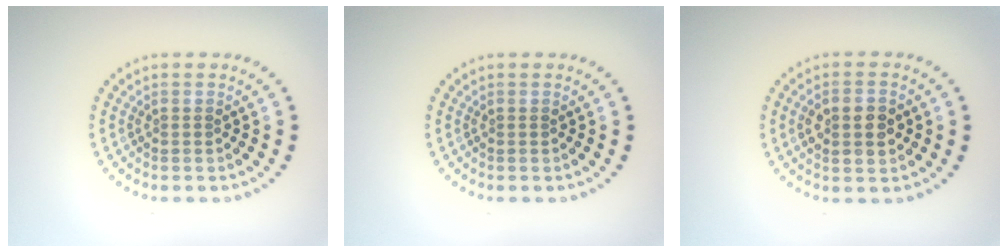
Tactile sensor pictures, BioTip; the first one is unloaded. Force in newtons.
{"total": 0.0}
{"total": 3.0, "press": 3.0, "slide": 0.0}